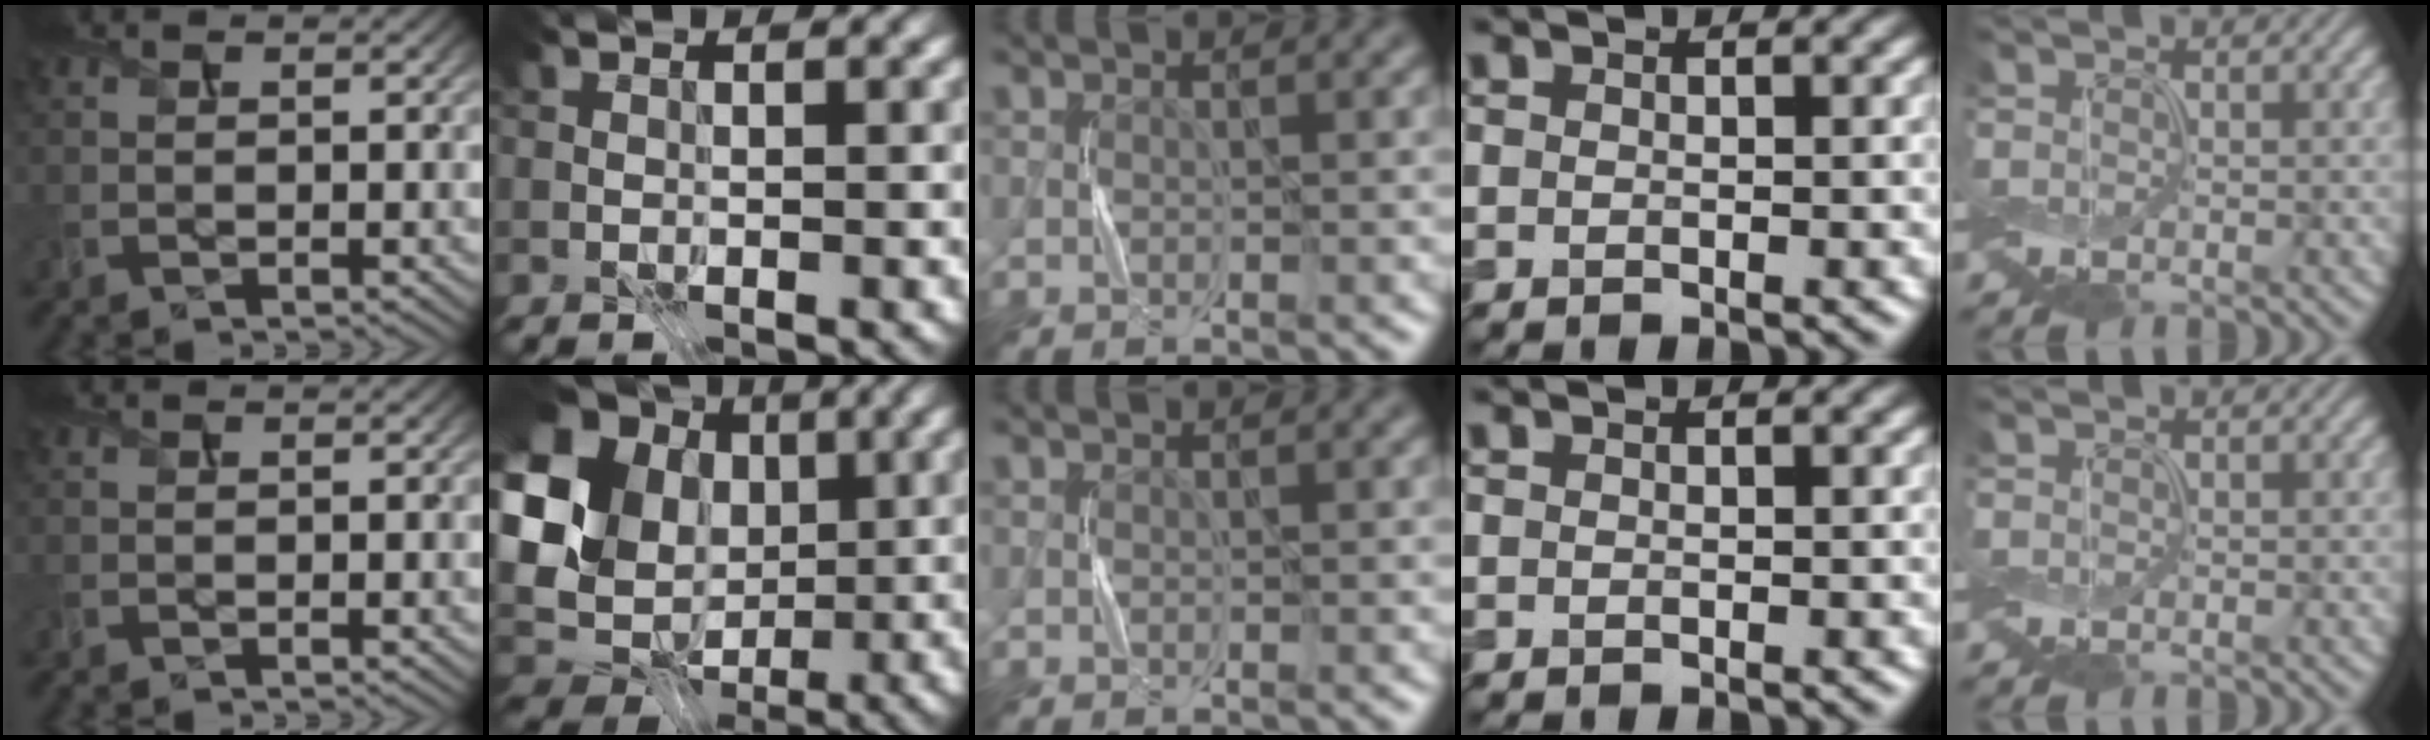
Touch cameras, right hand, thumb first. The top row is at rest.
{"index": {"total": 18.0, "force": [2.7, 15.1, 9.5], "torque": [-0.215, 0.017, 0.028]}}